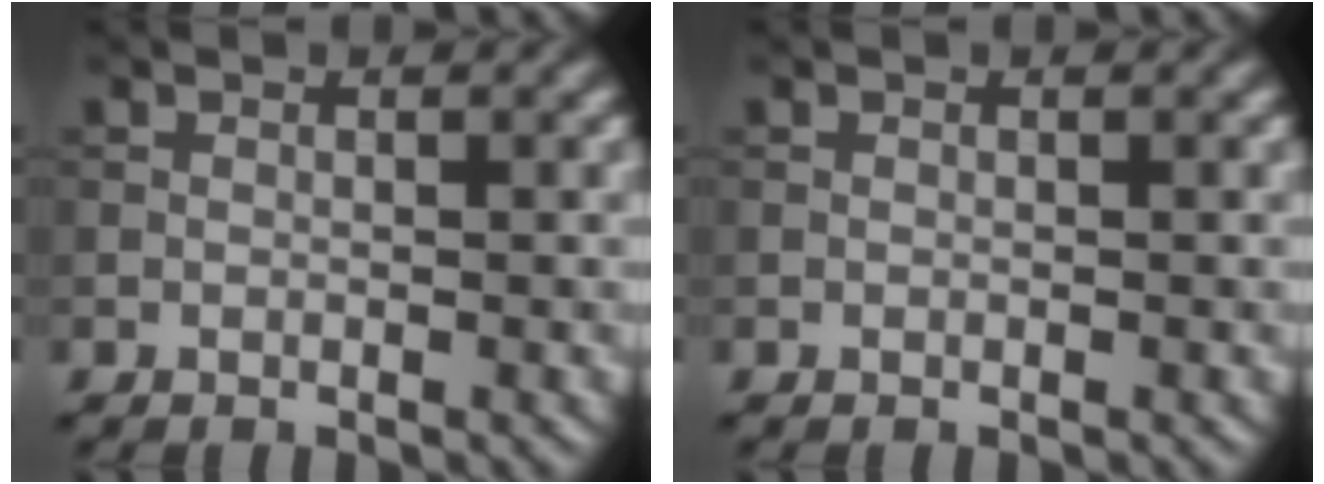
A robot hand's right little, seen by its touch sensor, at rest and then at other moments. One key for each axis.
{"total": 0.0}